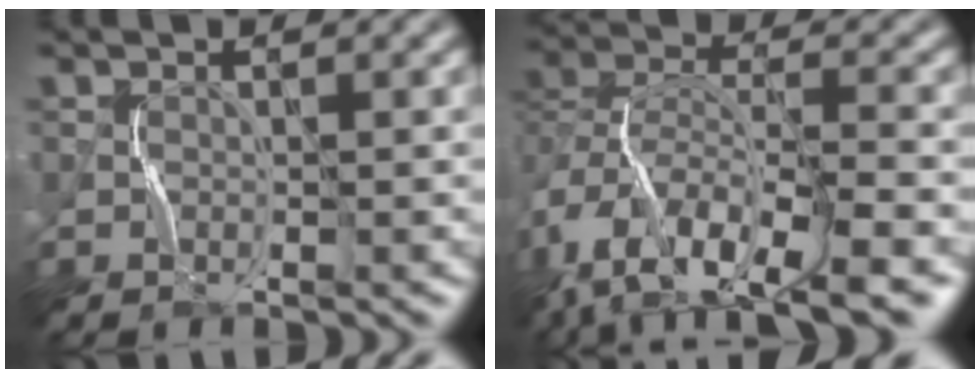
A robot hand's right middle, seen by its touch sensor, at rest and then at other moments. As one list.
[{"total": 12.7, "force": [-8.5, 5.0, 8.0], "torque": [-0.166, 0.000, -0.127]}]